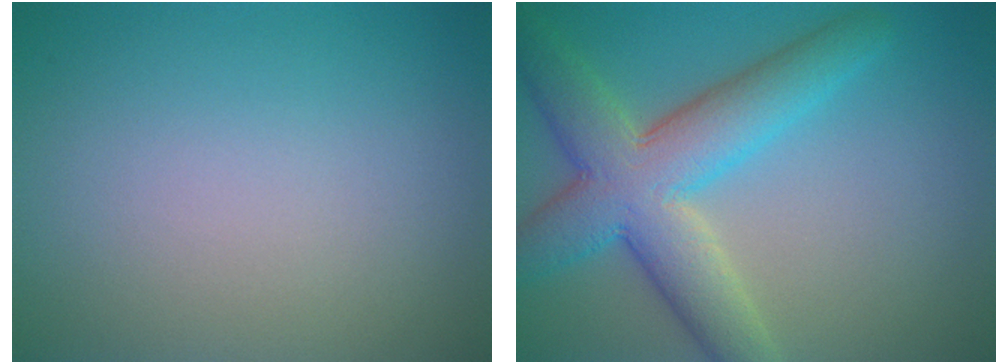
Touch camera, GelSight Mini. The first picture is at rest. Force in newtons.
{"total": 8.2, "press": 8.2, "slide": 0.4}